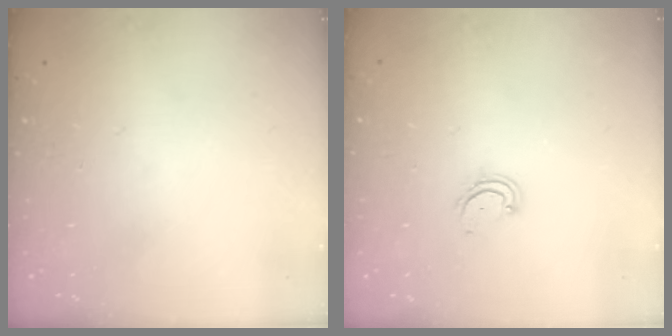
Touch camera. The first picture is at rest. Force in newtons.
{"total": 3.5, "press": 3.5, "slide": 0.3}